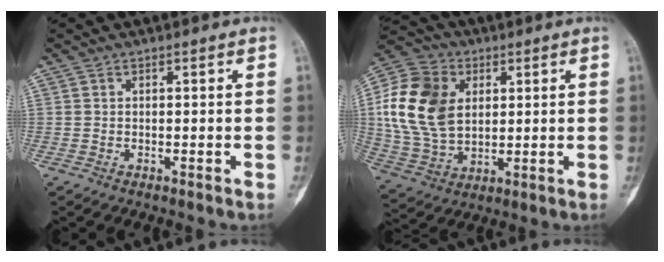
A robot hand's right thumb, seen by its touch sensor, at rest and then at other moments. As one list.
[{"total": 17.5, "force": [3.5, 12.6, 11.6], "torque": [-0.210, 0.001, 0.066]}]